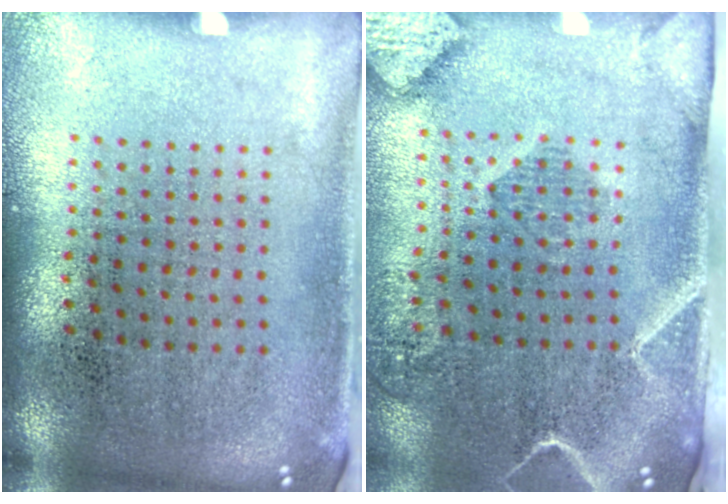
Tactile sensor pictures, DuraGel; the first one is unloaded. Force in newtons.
{"total": 2.5, "press": 1.9, "slide": 1.7}